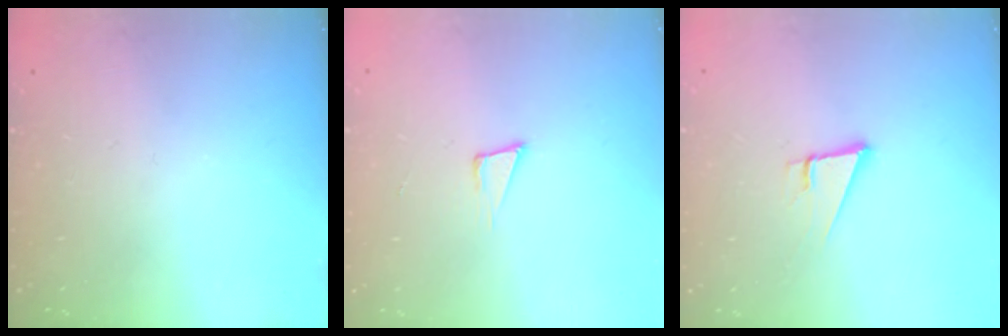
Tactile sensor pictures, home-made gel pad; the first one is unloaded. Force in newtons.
{"total": 5.1, "press": 3.8, "slide": 3.3}
{"total": 5.0, "press": 4.4, "slide": 2.4}